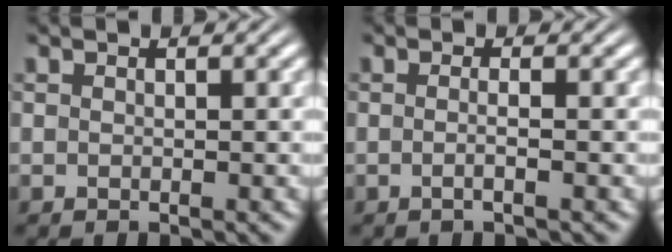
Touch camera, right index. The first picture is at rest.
{"total": 1.2, "force": [-0.7, -0.1, 1.0], "torque": [-0.020, 0.002, -0.016]}